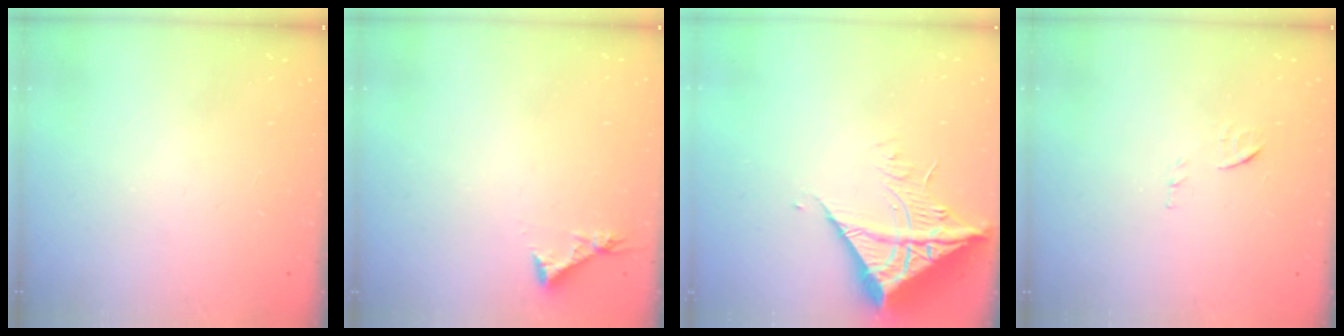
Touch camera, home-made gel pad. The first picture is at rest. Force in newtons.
{"total": 3.8, "press": 3.7, "slide": 0.4}
{"total": 11.2, "press": 11.1, "slide": 1.4}
{"total": 6.9, "press": 6.9, "slide": 0.7}